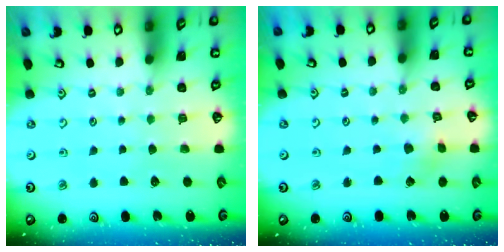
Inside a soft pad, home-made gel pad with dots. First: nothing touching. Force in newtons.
{"total": 2.1, "press": 2.1, "slide": 0.1}